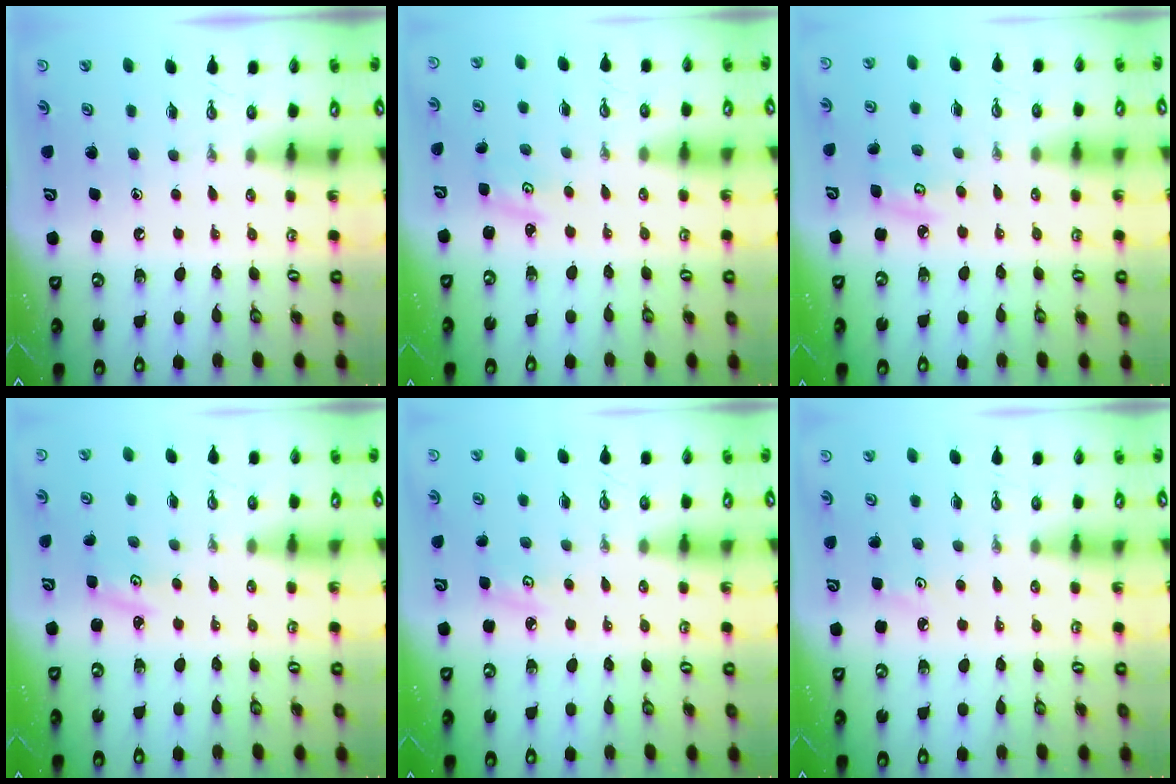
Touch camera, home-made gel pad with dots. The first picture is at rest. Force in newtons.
{"total": 1.0, "press": 0.9, "slide": 0.2}
{"total": 5.5, "press": 5.5, "slide": 0.5}
{"total": 3.0, "press": 3.0, "slide": 0.4}
{"total": 3.7, "press": 3.7, "slide": 0.4}
{"total": 2.8, "press": 2.8, "slide": 0.4}